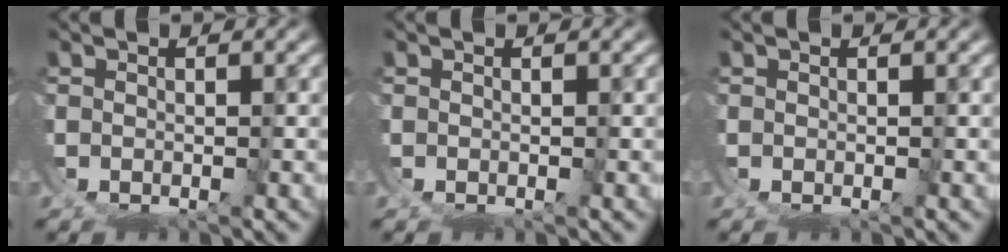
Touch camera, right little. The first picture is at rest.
{"total": 0.0}
{"total": 0.0}